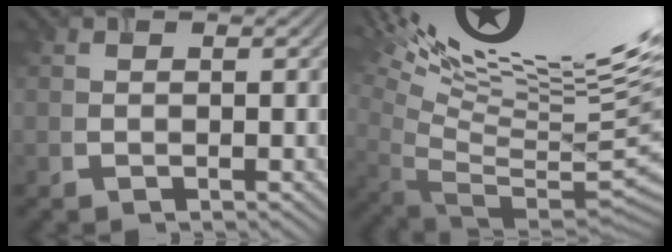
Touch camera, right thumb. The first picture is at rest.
{"total": 19.4, "force": [10.9, 3.9, 15.5], "torque": [-0.217, 0.037, 0.175]}